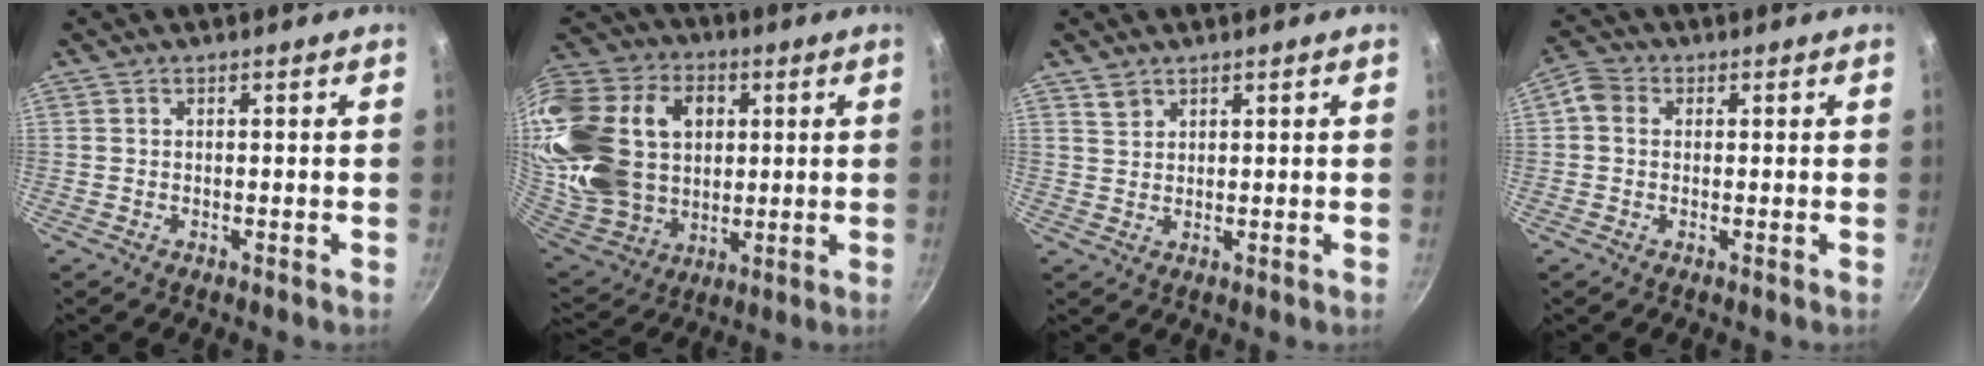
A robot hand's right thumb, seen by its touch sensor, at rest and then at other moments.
{"total": 32.3, "force": [6.3, 23.7, 21.1], "torque": [-0.439, 0.017, 0.125]}
{"total": 2.2, "force": [1.6, 1.5, 0.7], "torque": [-0.004, -0.002, 0.032]}
{"total": 3.6, "force": [0.3, 3.1, 1.8], "torque": [-0.033, 0.006, -0.009]}